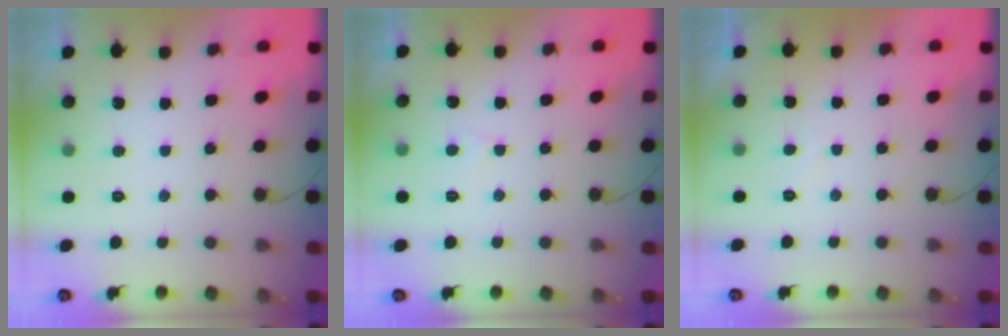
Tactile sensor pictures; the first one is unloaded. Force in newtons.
{"total": 2.3, "press": 2.3, "slide": 0.2}
{"total": 0.6, "press": 0.3, "slide": 0.5}